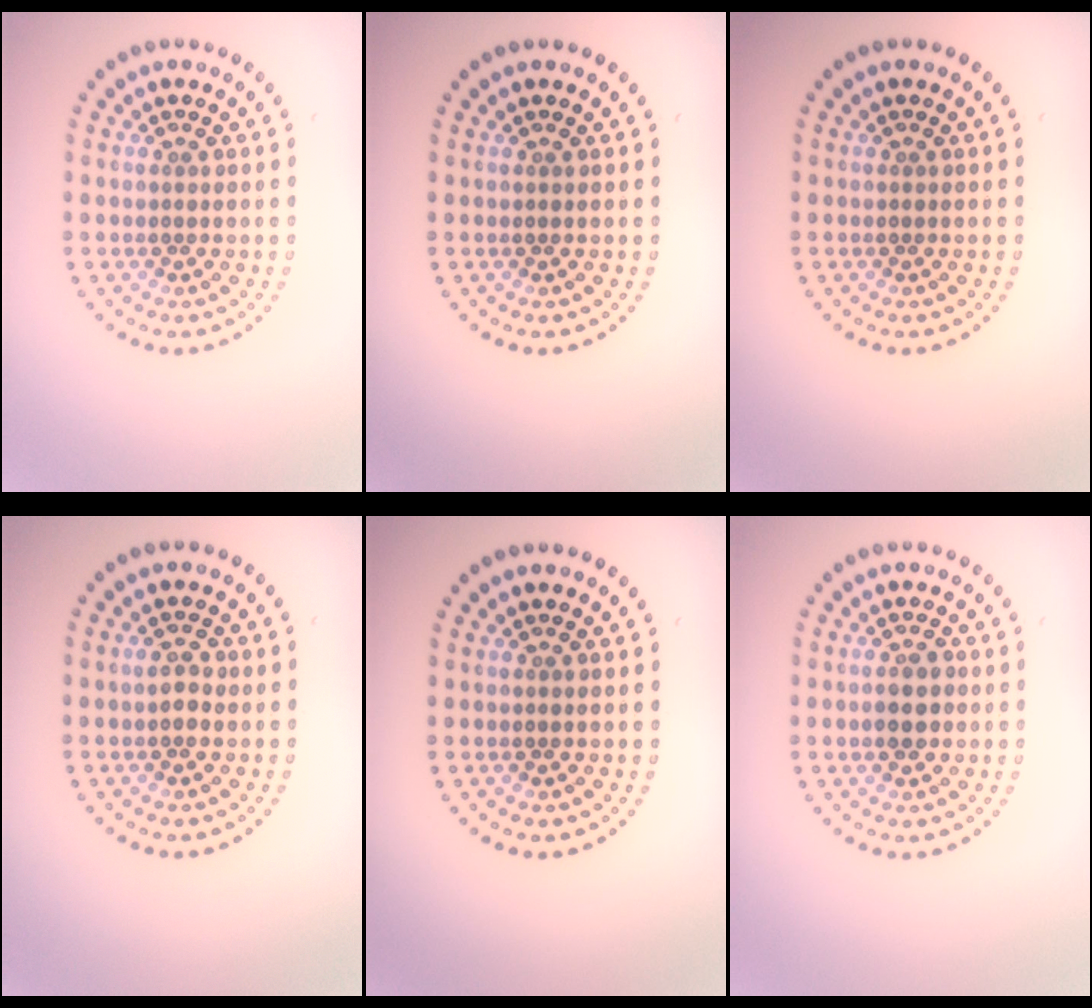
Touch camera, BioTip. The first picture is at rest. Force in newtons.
{"total": 0.0}
{"total": 0.0}
{"total": 1.3, "press": 1.3, "slide": 0.1}
{"total": 0.0}
{"total": 2.1, "press": 2.1, "slide": 0.0}